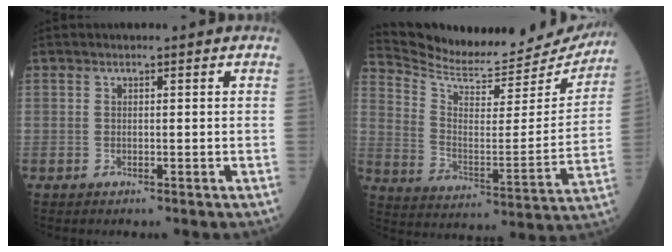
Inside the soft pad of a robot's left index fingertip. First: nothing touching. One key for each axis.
{"total": 21.6, "fx": 21.1, "fy": 3.2, "fz": 3.4, "tx": -0.066, "ty": -0.082, "tz": 0.294}